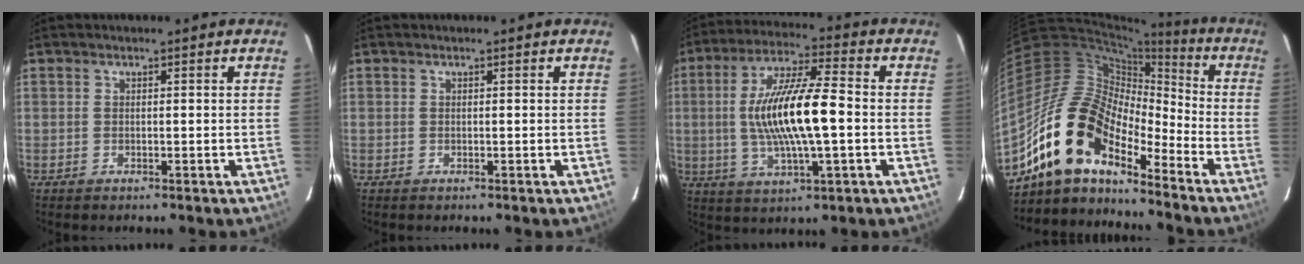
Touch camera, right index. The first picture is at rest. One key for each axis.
{"total": 0.0}
{"total": 15.4, "fx": -0.8, "fy": 3.3, "fz": 15.0, "tx": -0.286, "ty": 0.005, "tz": -0.015}
{"total": 16.5, "fx": -12.7, "fy": 6.3, "fz": 8.5, "tx": -0.148, "ty": 0.002, "tz": -0.252}